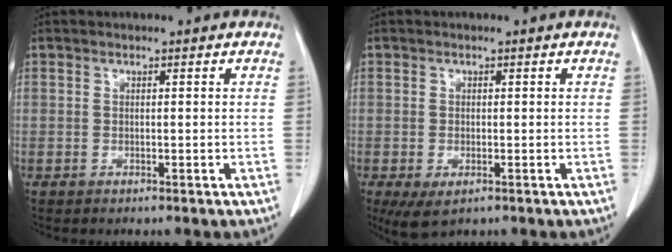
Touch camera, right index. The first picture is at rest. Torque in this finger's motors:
{"motor_torque": [0.40, -0.36, 0.17, 0.03]}